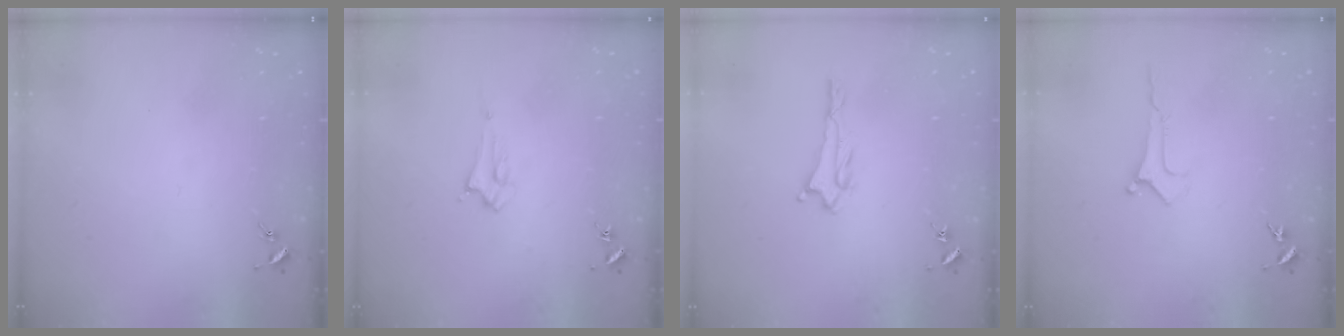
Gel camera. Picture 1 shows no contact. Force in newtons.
{"total": 1.6, "press": 1.6, "slide": 0.2}
{"total": 1.3, "press": 1.3, "slide": 0.2}
{"total": 0.0}